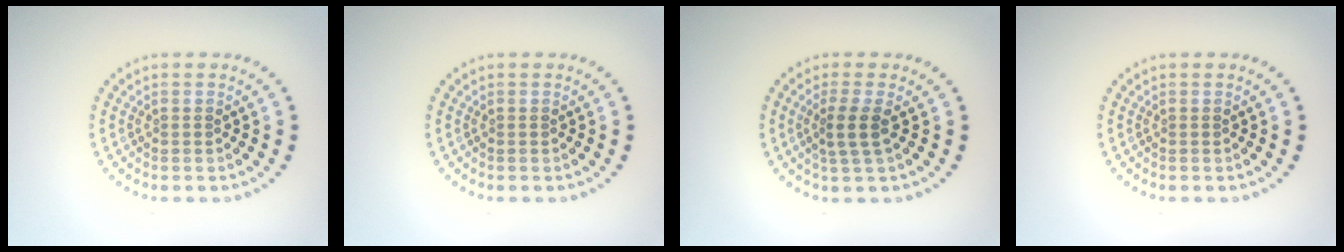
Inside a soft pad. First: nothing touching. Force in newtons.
{"total": 0.0}
{"total": 2.2, "press": 1.8, "slide": 1.3}
{"total": 0.0}